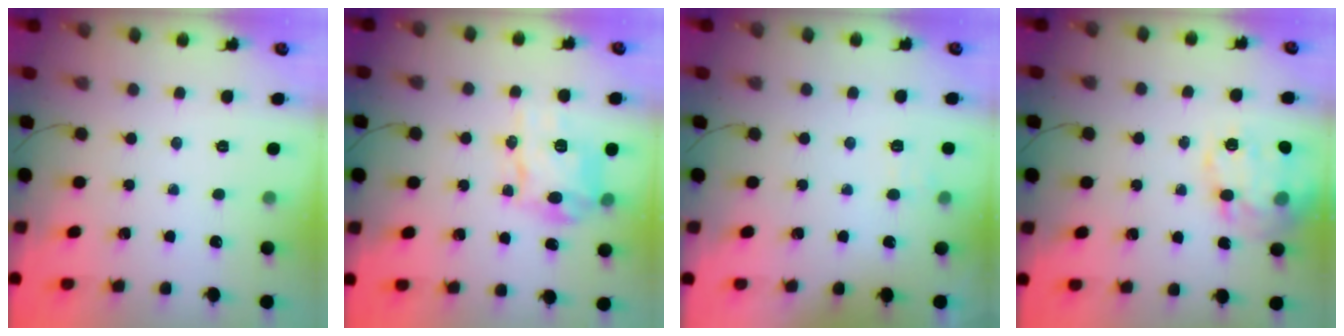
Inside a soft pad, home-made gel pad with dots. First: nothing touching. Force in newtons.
{"total": 12.1, "press": 12.0, "slide": 1.3}
{"total": 6.2, "press": 6.0, "slide": 1.5}
{"total": 18.3, "press": 18.2, "slide": 1.9}